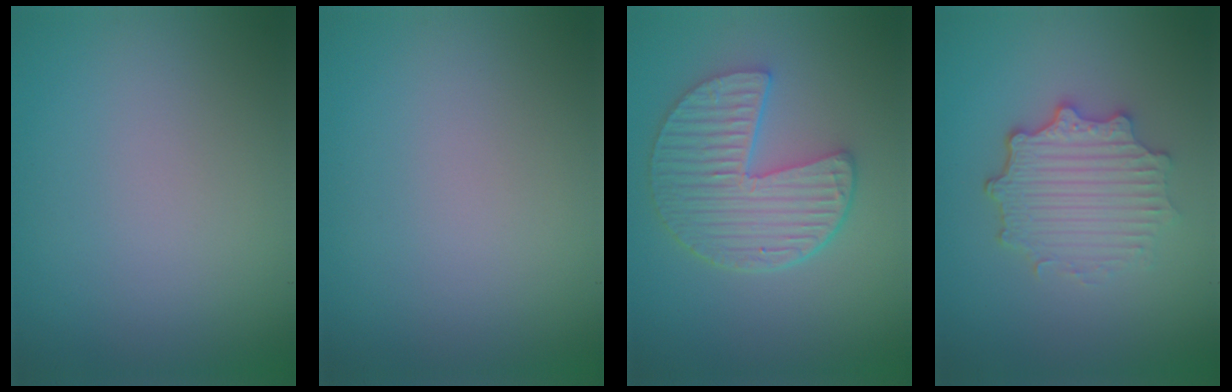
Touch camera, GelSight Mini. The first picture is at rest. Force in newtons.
{"total": 0.0}
{"total": 6.0, "press": 4.8, "slide": 3.6}
{"total": 4.8, "press": 3.7, "slide": 3.0}